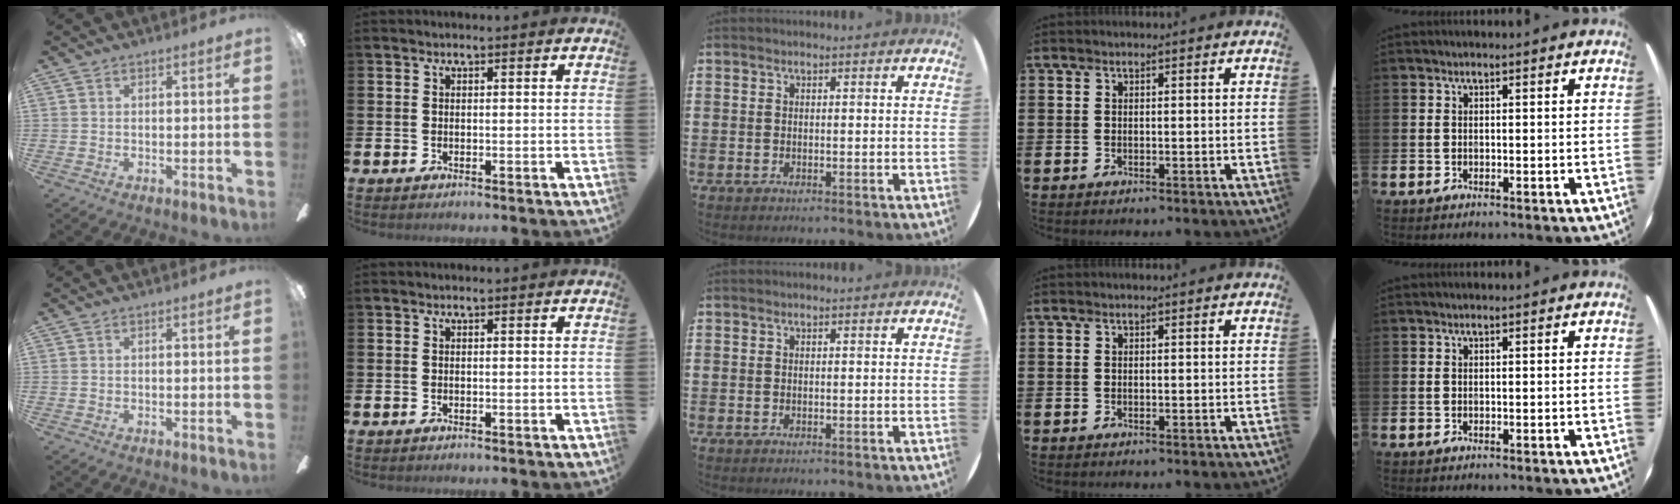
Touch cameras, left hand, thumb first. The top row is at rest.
{}